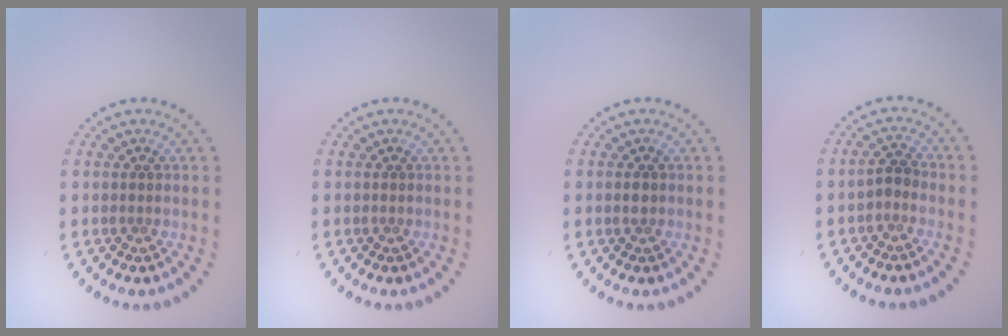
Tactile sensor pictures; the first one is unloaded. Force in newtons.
{"total": 0.0}
{"total": 0.9, "press": 0.9, "slide": 0.1}
{"total": 1.3, "press": 1.0, "slide": 0.8}